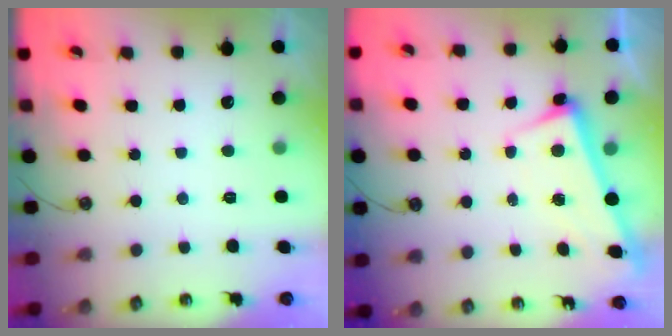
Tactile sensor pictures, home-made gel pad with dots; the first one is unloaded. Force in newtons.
{"total": 2.5, "press": 2.4, "slide": 0.8}